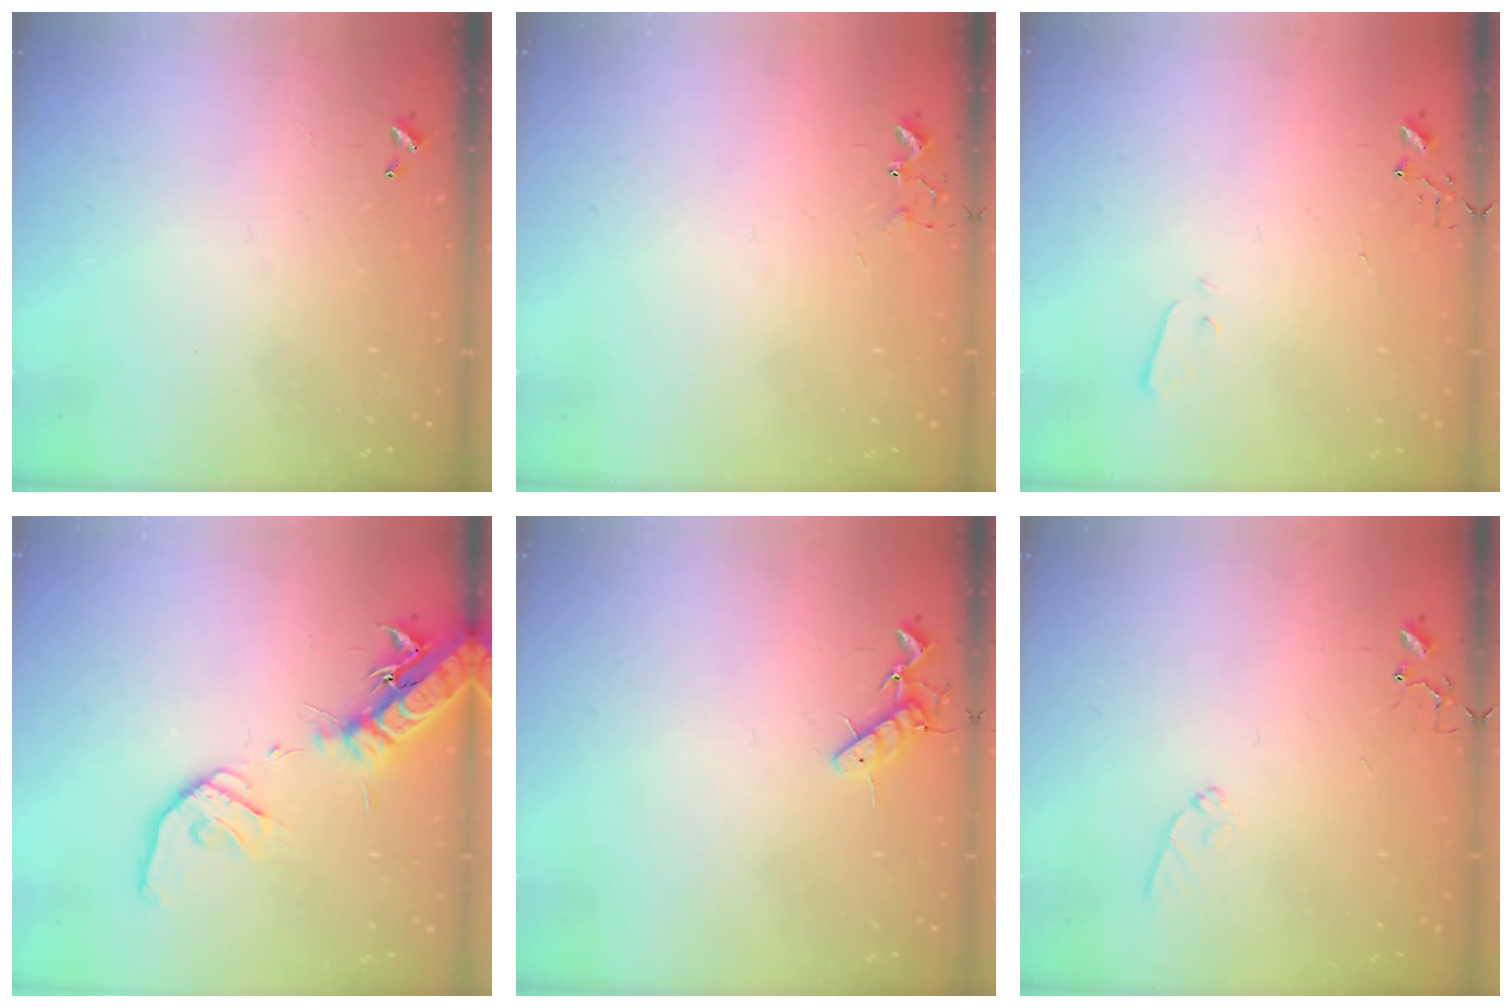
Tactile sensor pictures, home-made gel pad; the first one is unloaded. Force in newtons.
{"total": 5.8, "press": 5.7, "slide": 0.7}
{"total": 1.9, "press": 1.9, "slide": 0.4}
{"total": 19.4, "press": 19.1, "slide": 3.5}
{"total": 8.0, "press": 7.9, "slide": 1.4}
{"total": 6.4, "press": 6.4, "slide": 0.6}